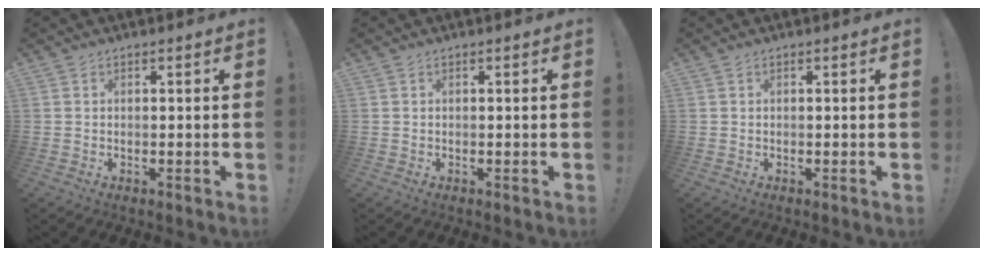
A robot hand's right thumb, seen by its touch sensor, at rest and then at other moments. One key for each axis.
{"total": 0.0}
{"total": 0.0}